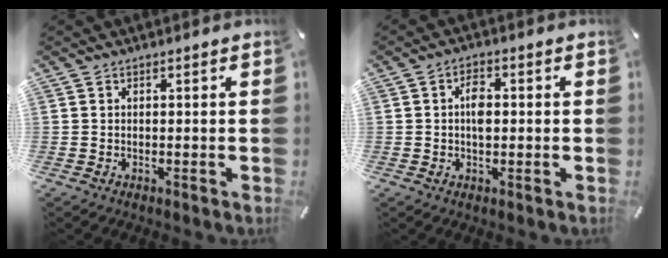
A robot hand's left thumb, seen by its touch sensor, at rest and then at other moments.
{"total": 3.9, "force": [0.1, 2.2, 3.2], "torque": [-0.056, 0.003, 0.000]}